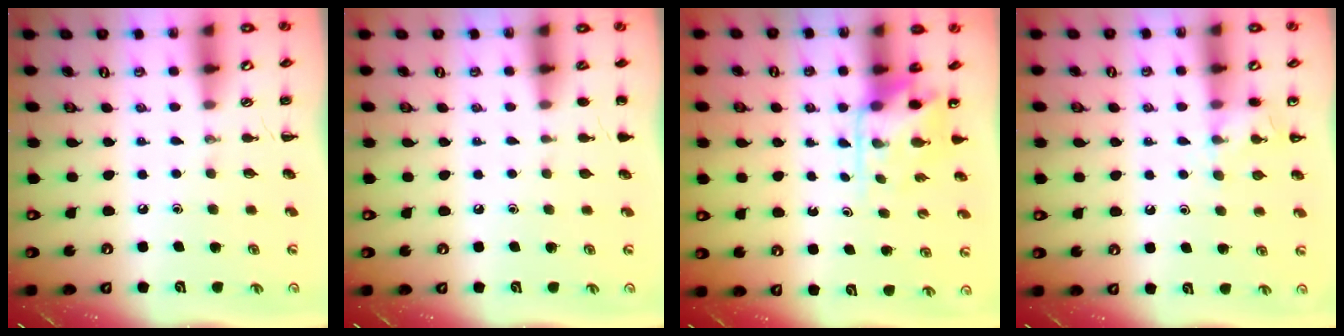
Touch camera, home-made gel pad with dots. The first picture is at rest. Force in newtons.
{"total": 1.2, "press": 1.2, "slide": 0.1}
{"total": 4.3, "press": 4.2, "slide": 0.7}
{"total": 6.4, "press": 6.2, "slide": 1.4}